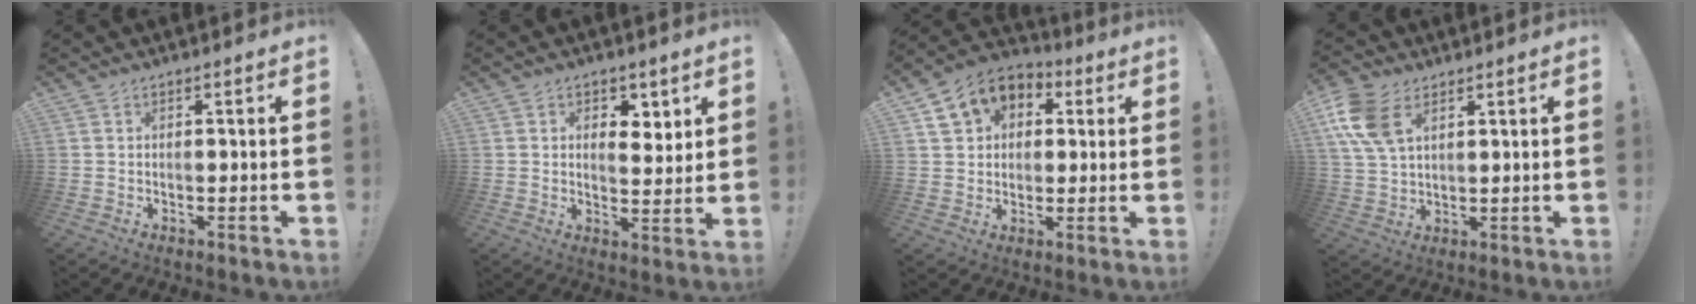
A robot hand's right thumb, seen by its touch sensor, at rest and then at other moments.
{"total": 5.6, "force": [3.4, 3.5, 2.7], "torque": [-0.020, -0.025, 0.056]}
{"total": 10.2, "force": [4.0, 8.5, 4.0], "torque": [-0.063, -0.013, 0.081]}
{"total": 11.9, "force": [5.2, 7.3, 7.9], "torque": [-0.163, -0.006, 0.101]}